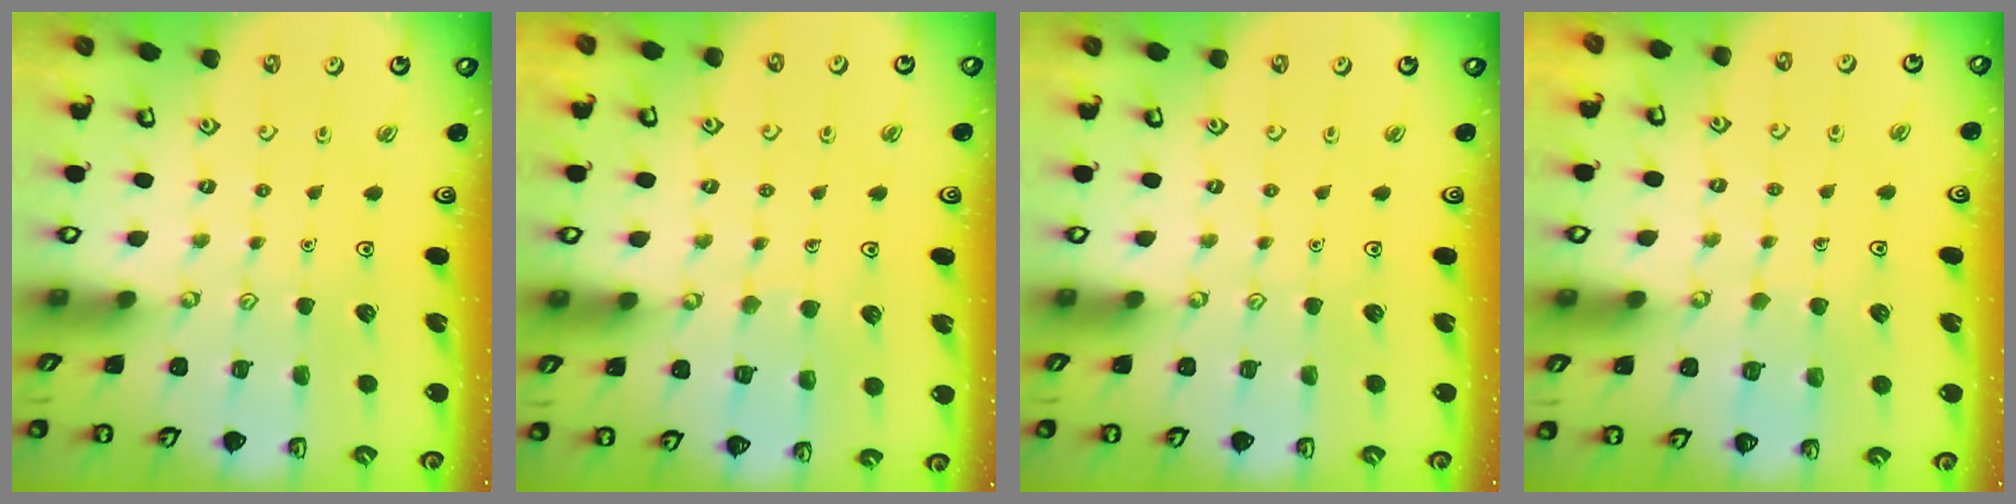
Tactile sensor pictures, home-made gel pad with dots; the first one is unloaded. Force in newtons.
{"total": 4.9, "press": 4.9, "slide": 0.3}
{"total": 0.0}
{"total": 3.3, "press": 3.3, "slide": 0.2}